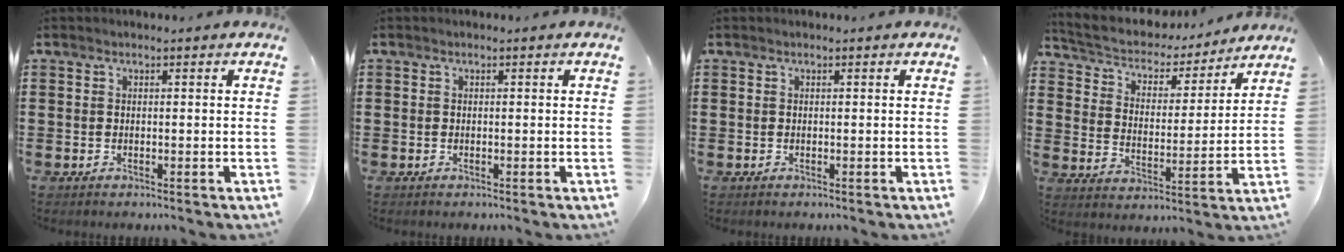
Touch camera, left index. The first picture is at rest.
{"total": 0.0}
{"total": 0.0}
{"total": 4.7, "force": [4.3, 1.5, 0.9], "torque": [-0.045, -0.031, 0.068]}